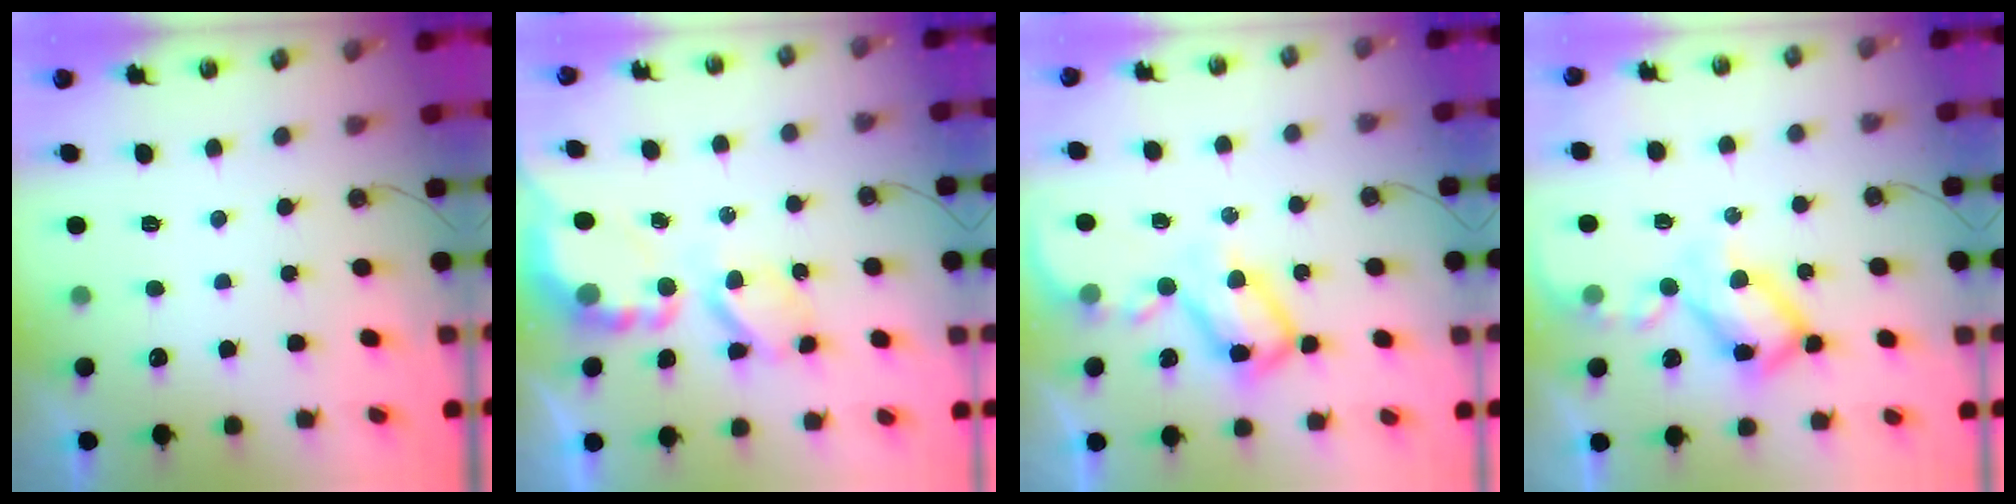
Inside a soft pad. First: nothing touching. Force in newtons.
{"total": 8.5, "press": 8.4, "slide": 0.7}
{"total": 10.8, "press": 10.8, "slide": 1.1}
{"total": 13.2, "press": 13.1, "slide": 1.3}